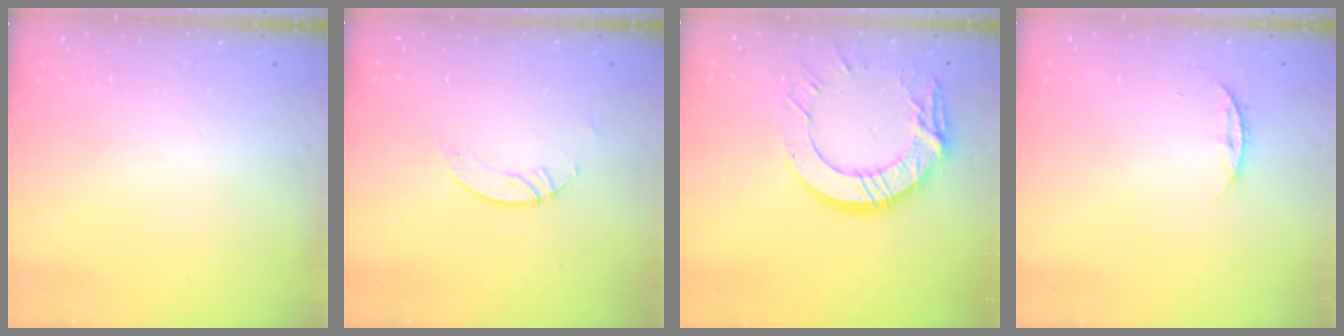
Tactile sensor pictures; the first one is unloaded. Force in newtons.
{"total": 2.1, "press": 2.1, "slide": 0.2}
{"total": 15.0, "press": 14.9, "slide": 1.5}
{"total": 4.4, "press": 4.4, "slide": 0.5}